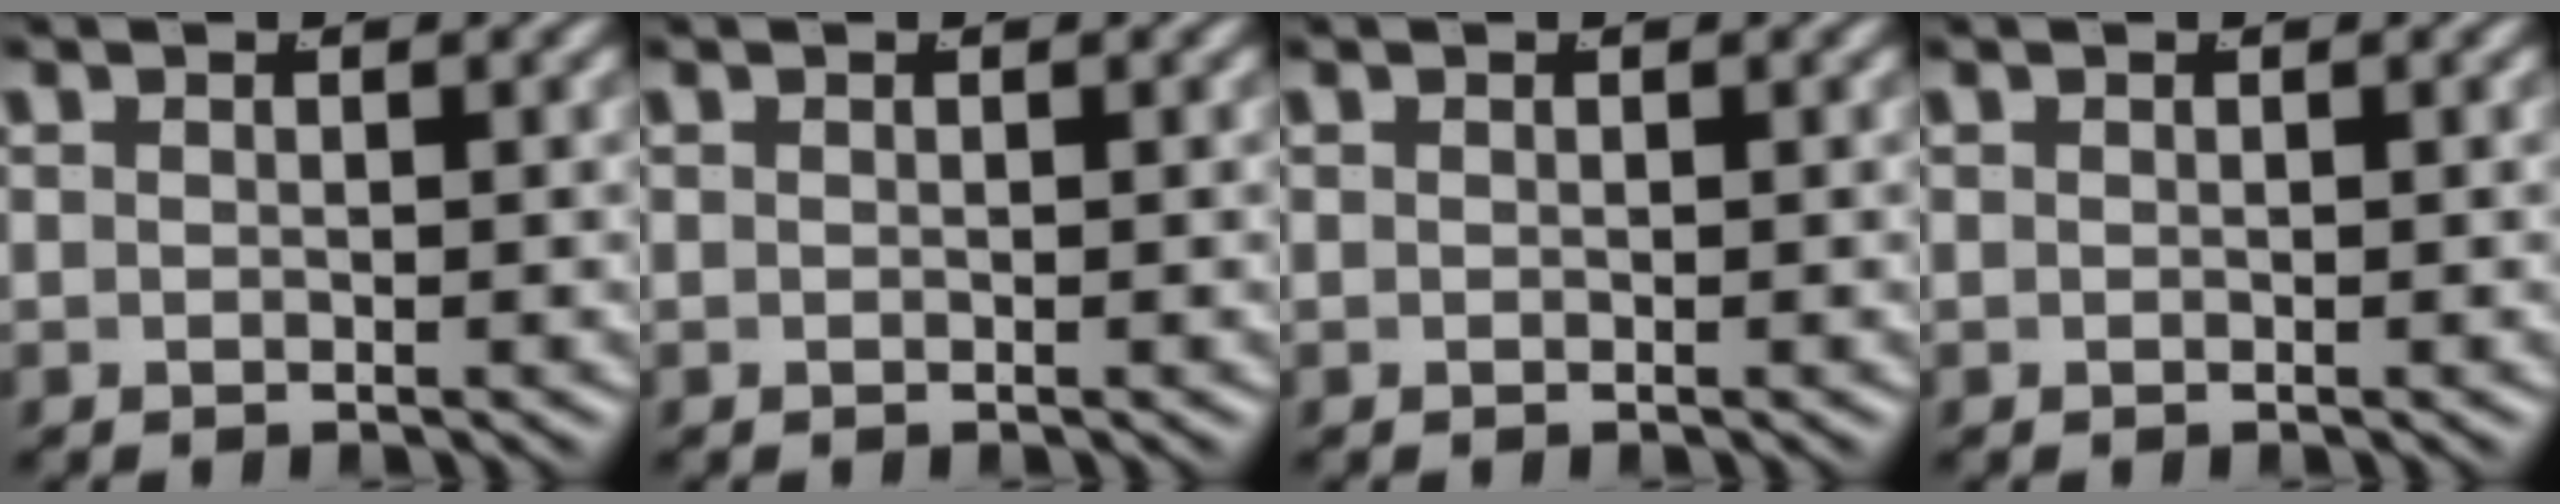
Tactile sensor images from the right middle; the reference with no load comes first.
{"total": 0.0}
{"total": 0.0}
{"total": 0.0}